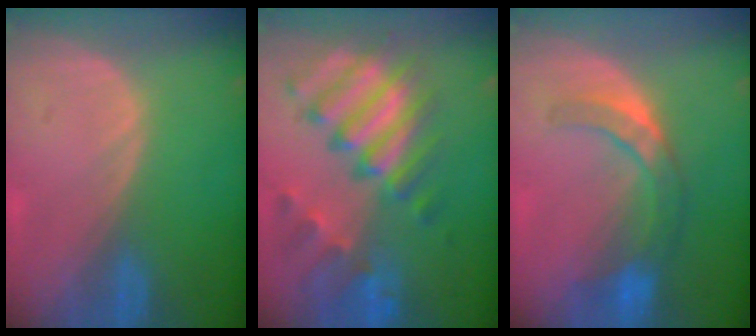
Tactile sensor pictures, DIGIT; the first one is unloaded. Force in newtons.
{"total": 11.5, "press": 9.9, "slide": 5.9}
{"total": 7.2, "press": 6.5, "slide": 3.2}